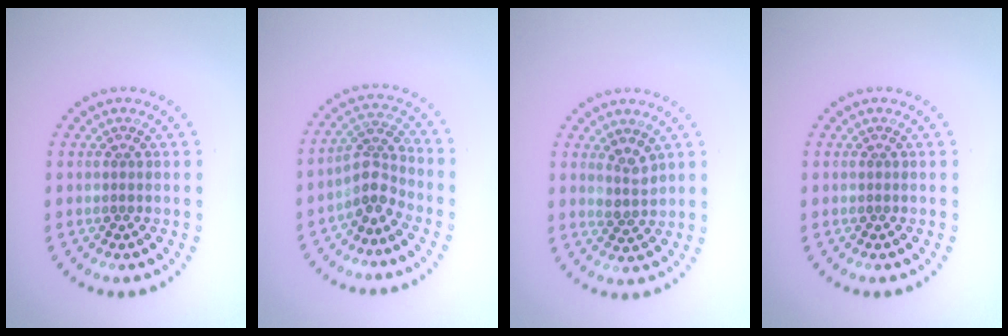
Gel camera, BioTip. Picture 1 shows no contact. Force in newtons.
{"total": 2.8, "press": 2.2, "slide": 1.8}
{"total": 1.9, "press": 1.5, "slide": 1.2}
{"total": 0.0}